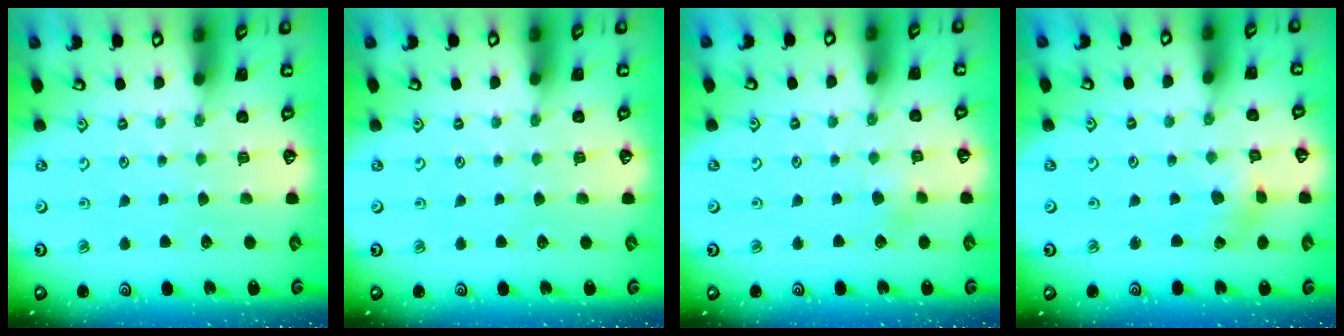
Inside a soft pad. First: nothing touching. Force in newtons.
{"total": 0.0}
{"total": 3.2, "press": 3.0, "slide": 0.9}
{"total": 1.2, "press": 1.2, "slide": 0.2}